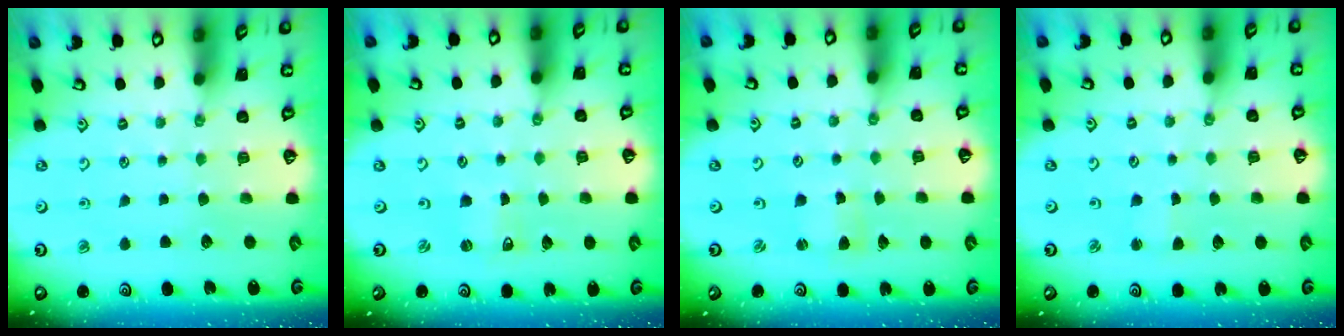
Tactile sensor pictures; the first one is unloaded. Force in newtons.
{"total": 0.6, "press": 0.6, "slide": 0.1}
{"total": 2.2, "press": 2.1, "slide": 0.3}
{"total": 1.3, "press": 1.2, "slide": 0.1}